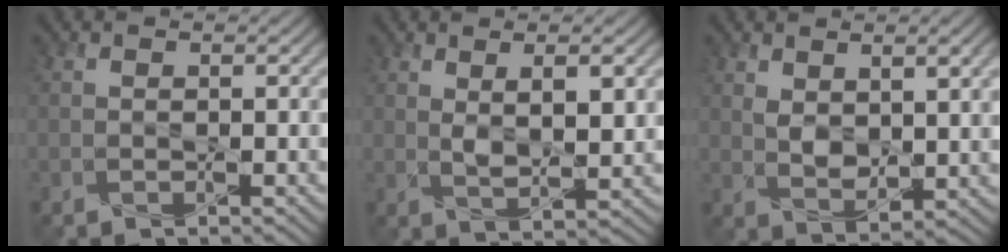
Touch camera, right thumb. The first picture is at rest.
{"total": 5.4, "force": [1.7, 2.1, 4.7], "torque": [-0.087, -0.005, 0.036]}
{"total": 6.2, "force": [2.4, 2.9, 4.9], "torque": [-0.098, -0.006, 0.047]}